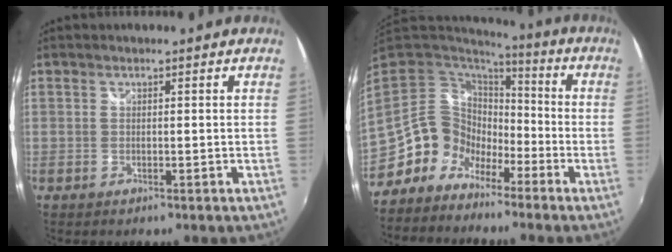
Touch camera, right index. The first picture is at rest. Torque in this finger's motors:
{"motor_torque": [-0.08, -0.09, -0.49, -0.21]}